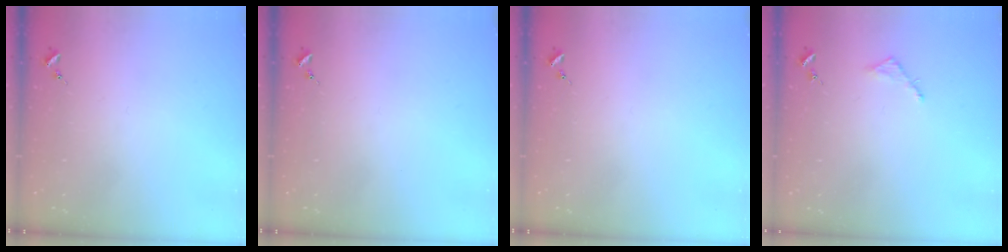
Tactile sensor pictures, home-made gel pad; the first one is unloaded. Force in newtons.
{"total": 0.0}
{"total": 0.0}
{"total": 2.5, "press": 2.5, "slide": 0.2}